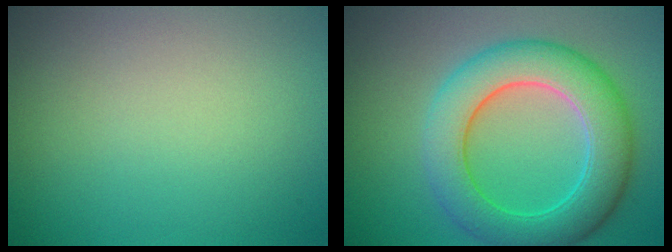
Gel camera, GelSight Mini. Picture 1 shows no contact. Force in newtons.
{"total": 7.5, "press": 7.5, "slide": 0.2}